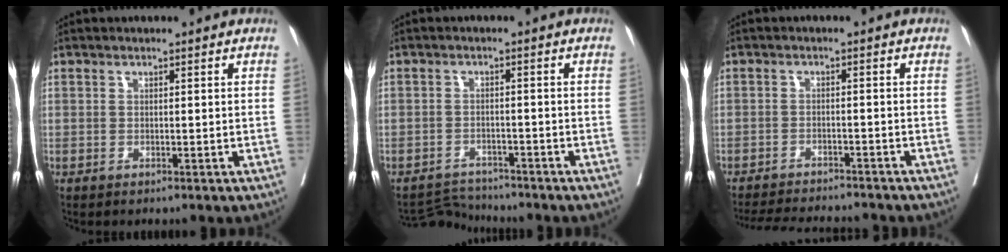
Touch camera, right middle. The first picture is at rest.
{"total": 3.9, "force": [-3.6, -0.4, -1.3], "torque": [0.020, -0.006, -0.062]}
{"total": 11.1, "force": [-10.5, 1.2, 3.3], "torque": [-0.055, -0.008, -0.147]}